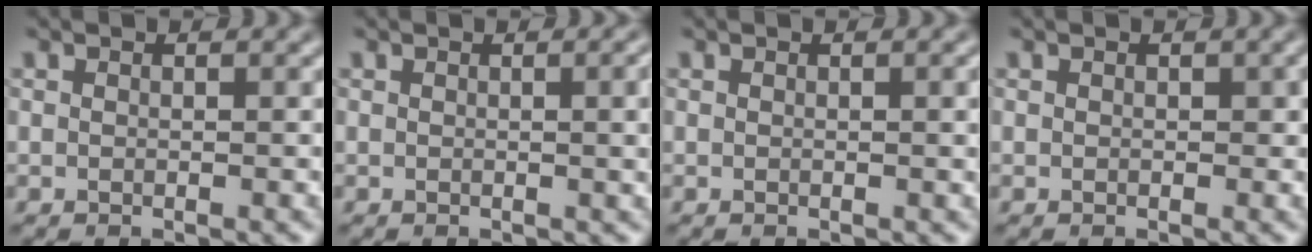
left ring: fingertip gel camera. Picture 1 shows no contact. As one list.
[{"total": 2.6, "force": [0.2, 0.8, 2.4], "torque": [-0.025, 0.004, -0.001]}, {"total": 1.1, "force": [0.1, 0.2, 1.1], "torque": [-0.014, 0.001, 0.001]}, {"total": 0.8, "force": [0.1, 0.6, 0.5], "torque": [-0.006, -0.002, 0.001]}]